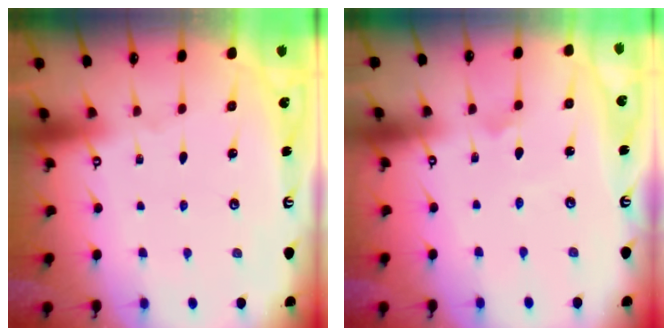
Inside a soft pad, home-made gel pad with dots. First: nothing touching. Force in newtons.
{"total": 1.9, "press": 1.9, "slide": 0.1}